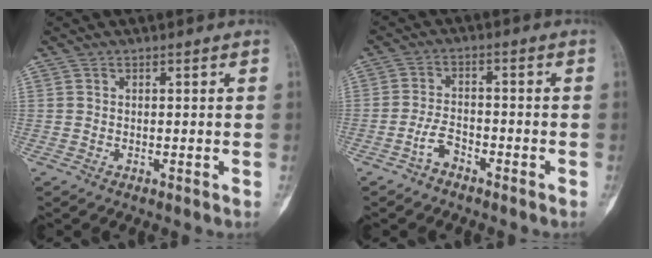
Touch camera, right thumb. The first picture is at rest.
{"total": 3.8, "force": [-2.7, 1.9, 2.0], "torque": [-0.034, 0.023, -0.052]}